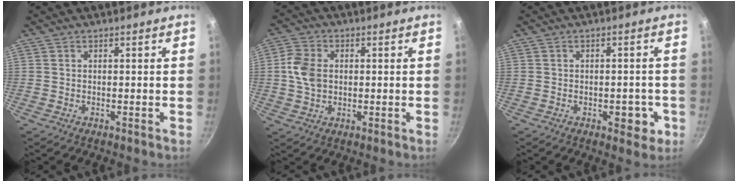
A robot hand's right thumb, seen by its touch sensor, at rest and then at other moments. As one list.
[{"total": 7.0, "force": [0.6, 5.2, 4.7], "torque": [-0.081, 0.006, 0.005]}, {"total": 5.0, "force": [-1.6, 3.0, 3.7], "torque": [-0.017, 0.011, -0.017]}]